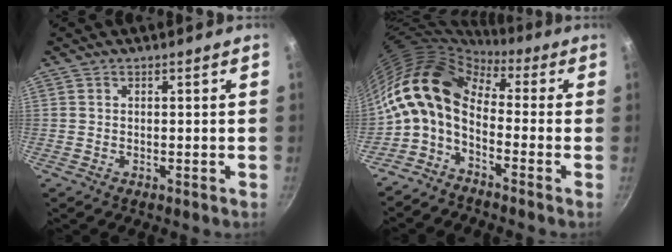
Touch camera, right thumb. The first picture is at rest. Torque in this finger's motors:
{"motor_torque": [0.46, 0.49, 1.34, -1.43, 0.27]}